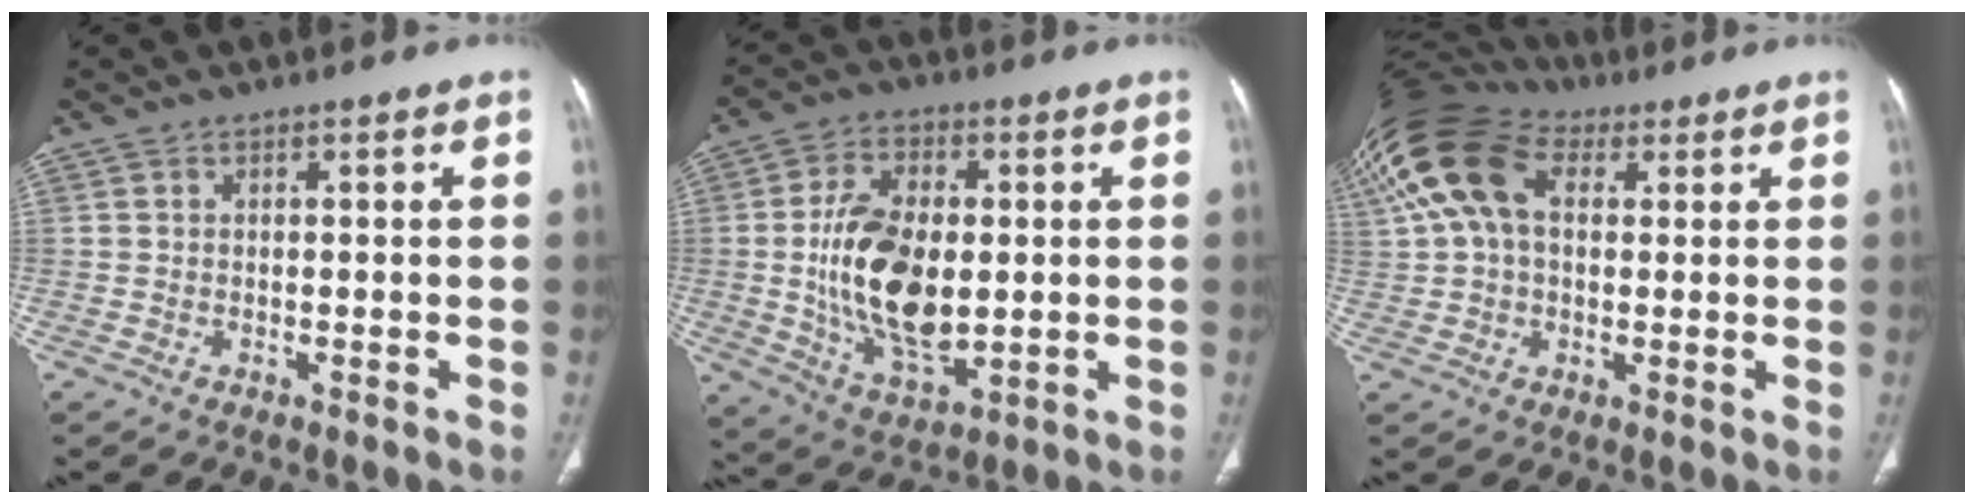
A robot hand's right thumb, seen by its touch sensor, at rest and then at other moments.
{"total": 16.9, "force": [-0.1, 9.4, 14.1], "torque": [-0.246, -0.010, 0.007]}
{"total": 18.1, "force": [6.2, 11.8, 12.3], "torque": [-0.273, 0.048, 0.111]}